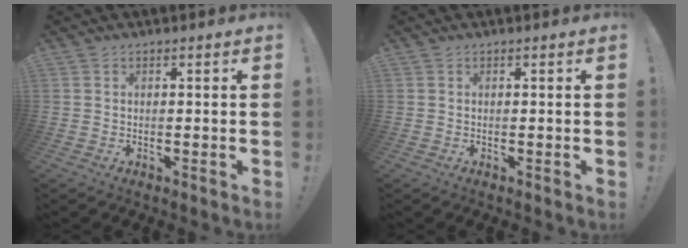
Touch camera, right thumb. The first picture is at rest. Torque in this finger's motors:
{"motor_torque": [0.00, 0.00, 0.00, 0.00, 0.00]}